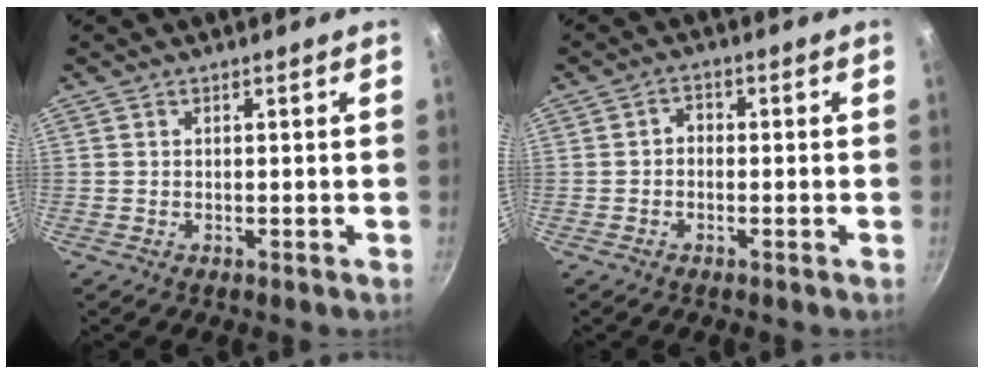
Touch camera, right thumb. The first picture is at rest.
{"total": 2.2, "force": [-0.6, 1.8, 1.2], "torque": [-0.014, 0.012, -0.014]}